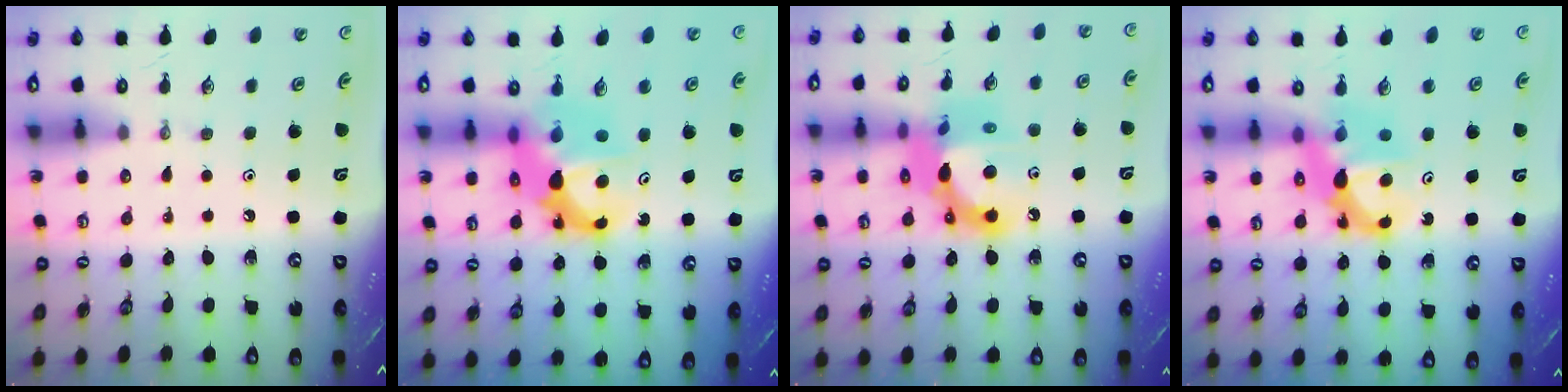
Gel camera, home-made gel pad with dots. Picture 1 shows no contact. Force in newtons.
{"total": 8.0, "press": 8.0, "slide": 0.5}
{"total": 15.4, "press": 15.3, "slide": 1.3}
{"total": 7.9, "press": 7.8, "slide": 0.6}